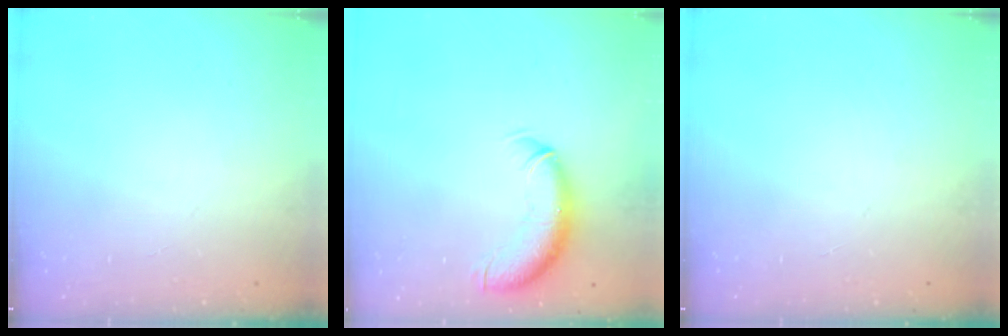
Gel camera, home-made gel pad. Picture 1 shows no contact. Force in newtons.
{"total": 10.9, "press": 10.6, "slide": 2.3}
{"total": 0.0}